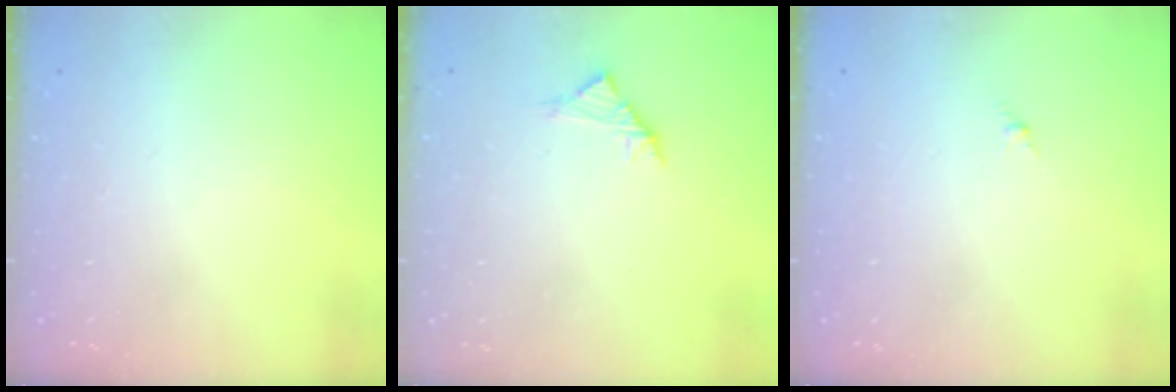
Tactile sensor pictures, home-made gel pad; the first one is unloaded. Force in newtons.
{"total": 2.8, "press": 2.6, "slide": 0.8}
{"total": 0.0}